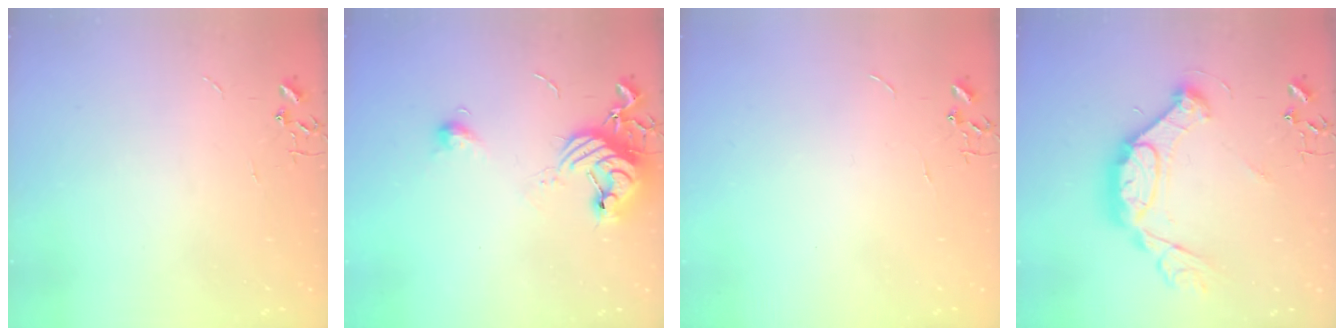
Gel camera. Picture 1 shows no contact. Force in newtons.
{"total": 12.3, "press": 12.2, "slide": 1.3}
{"total": 0.0}
{"total": 16.3, "press": 16.3, "slide": 1.5}